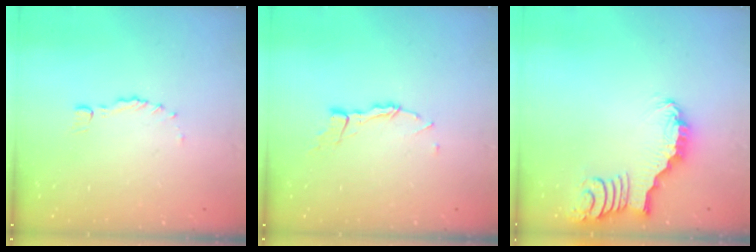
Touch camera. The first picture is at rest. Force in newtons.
{"total": 6.7, "press": 6.7, "slide": 0.4}
{"total": 2.1, "press": 2.1, "slide": 0.2}